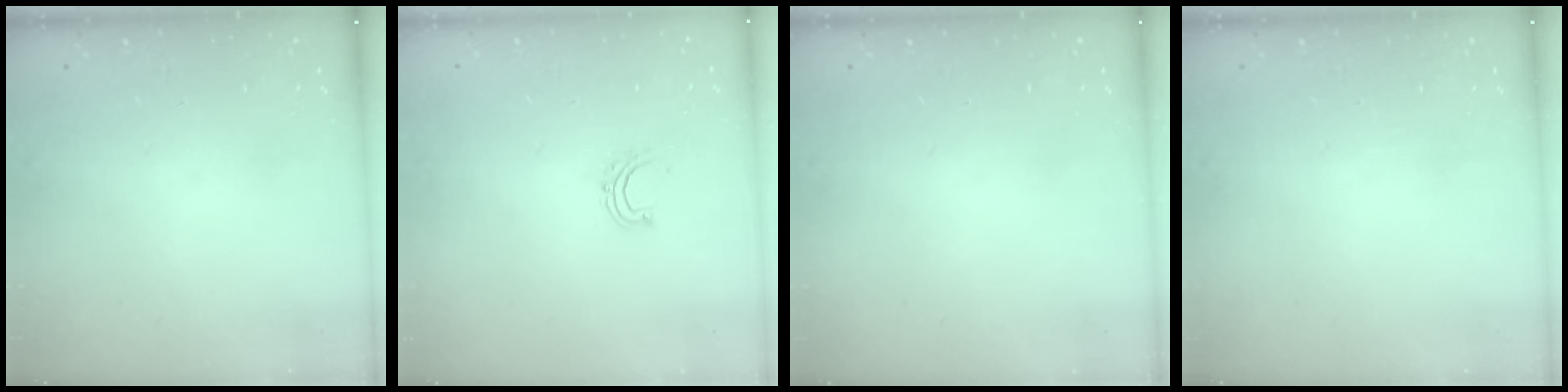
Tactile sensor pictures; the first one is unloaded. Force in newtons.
{"total": 4.4, "press": 4.3, "slide": 0.6}
{"total": 0.0}
{"total": 0.0}